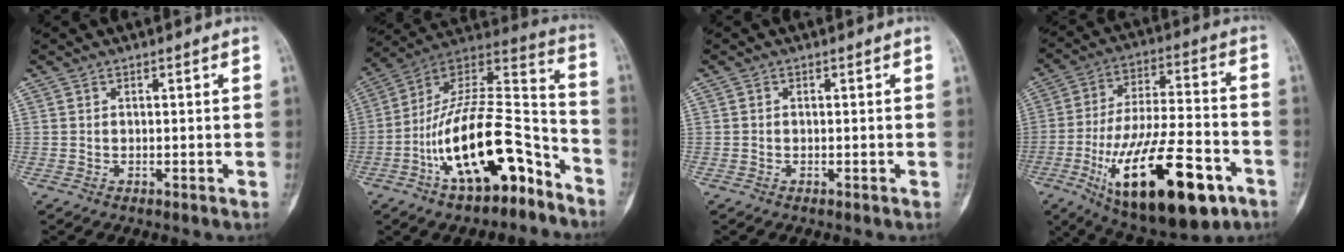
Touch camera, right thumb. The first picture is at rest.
{"total": 22.5, "force": [-10.8, 9.8, 17.2], "torque": [-0.274, 0.103, -0.176]}
{"total": 0.0}
{"total": 25.7, "force": [-10.7, 9.8, 21.2], "torque": [-0.359, 0.038, -0.161]}